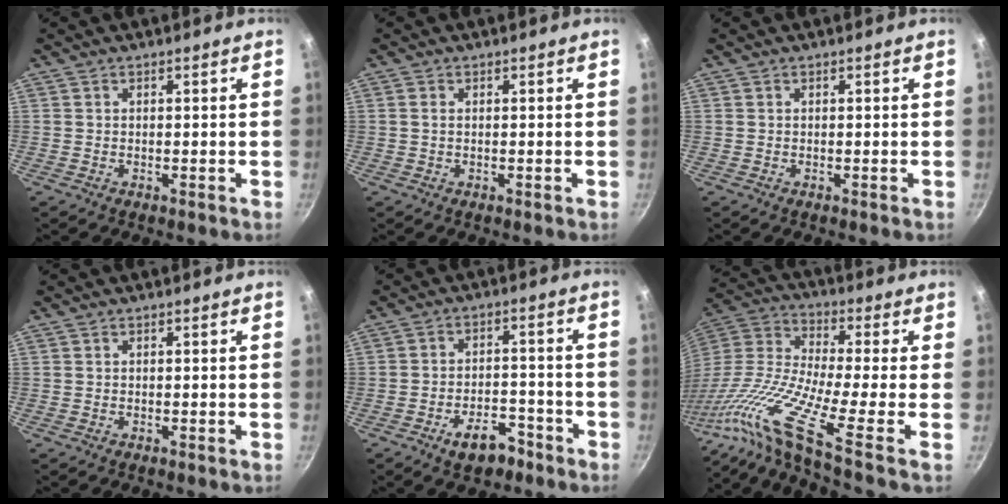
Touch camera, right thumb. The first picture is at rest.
{"total": 0.7, "force": [0.2, 0.5, 0.6], "torque": [-0.011, 0.001, 0.003]}
{"total": 0.0}
{"total": 0.0}
{"total": 7.7, "force": [-4.7, 4.2, 4.4], "torque": [-0.047, 0.038, -0.069]}
{"total": 20.6, "force": [-8.9, 3.0, 18.3], "torque": [-0.341, 0.005, -0.187]}